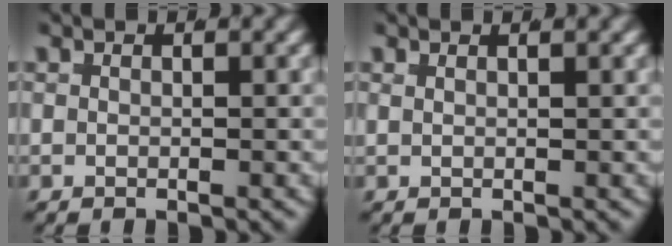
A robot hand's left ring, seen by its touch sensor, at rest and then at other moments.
{"total": 0.8, "force": [0.7, 0.1, 0.4], "torque": [-0.003, 0.006, 0.010]}